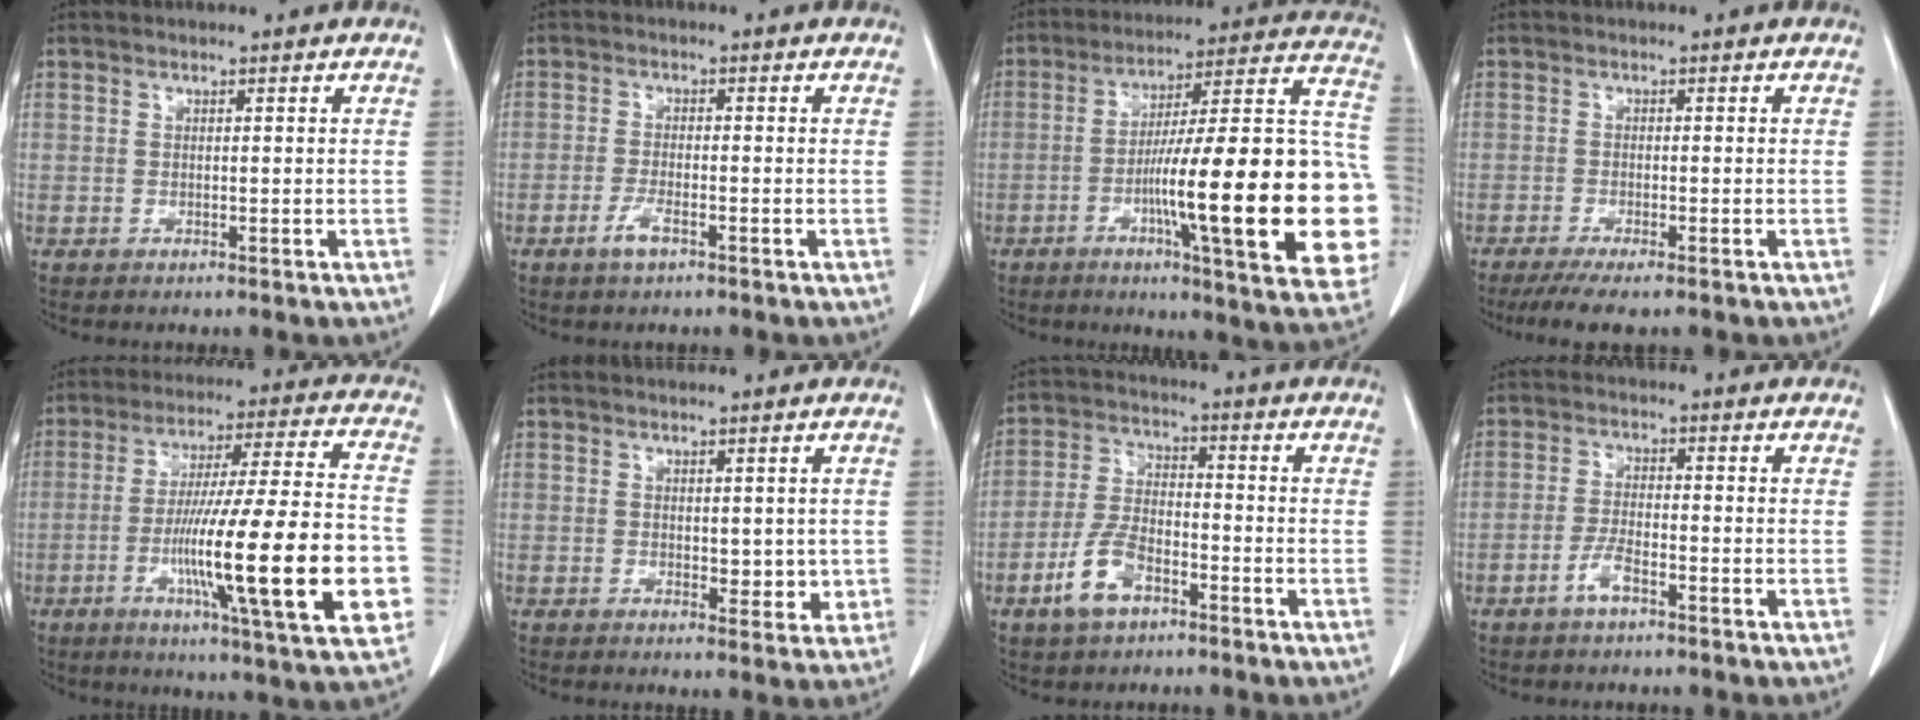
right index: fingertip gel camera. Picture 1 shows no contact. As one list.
[{"total": 2.7, "force": [-1.6, 0.6, 2.1], "torque": [-0.044, 0.000, -0.033]}, {"total": 29.6, "force": [-5.8, 2.6, 28.9], "torque": [-0.317, 0.010, -0.092]}, {"total": 4.8, "force": [-3.7, 0.3, 3.1], "torque": [-0.049, -0.011, -0.061]}, {"total": 24.1, "force": [-5.9, 1.1, 23.3], "torque": [-0.336, -0.014, -0.092]}, {"total": 3.4, "force": [0.3, 2.0, 2.8], "torque": [-0.024, -0.007, 0.010]}, {"total": 7.6, "force": [-4.2, 3.5, 5.2], "torque": [-0.118, 0.005, -0.082]}, {"total": 3.3, "force": [-2.0, 0.7, 2.4], "torque": [-0.049, 0.002, -0.042]}]